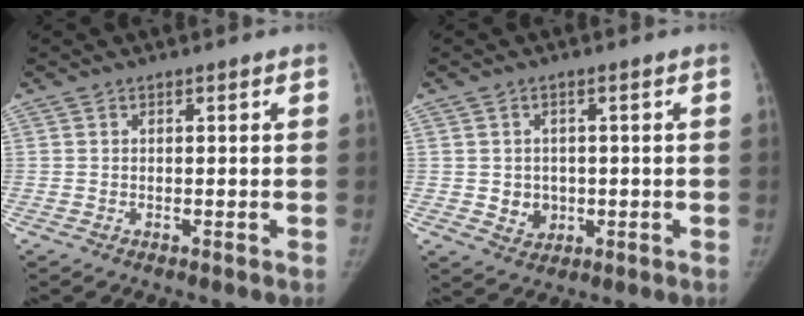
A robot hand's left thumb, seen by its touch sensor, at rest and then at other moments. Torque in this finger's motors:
{"motor_torque": [0.03, -0.03, 0.10, 0.04, 0.08]}